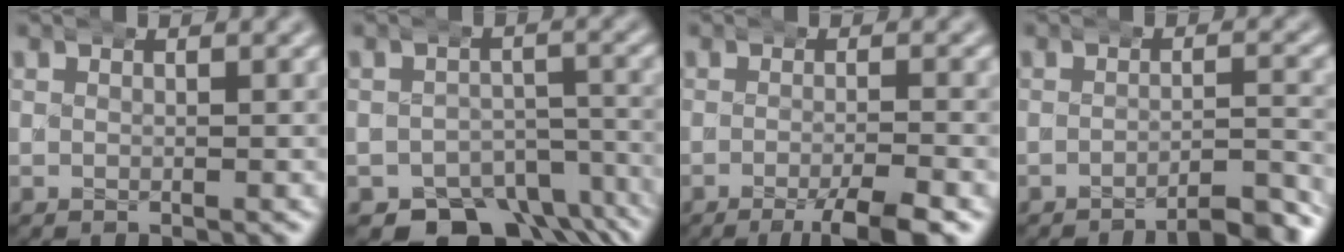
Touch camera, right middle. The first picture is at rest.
{"total": 9.5, "force": [-6.8, 5.5, 3.8], "torque": [-0.054, -0.034, -0.096]}
{"total": 4.6, "force": [-2.6, 0.7, 3.7], "torque": [-0.050, 0.000, -0.046]}
{"total": 4.5, "force": [-3.9, 0.5, 2.2], "torque": [-0.025, 0.003, -0.067]}